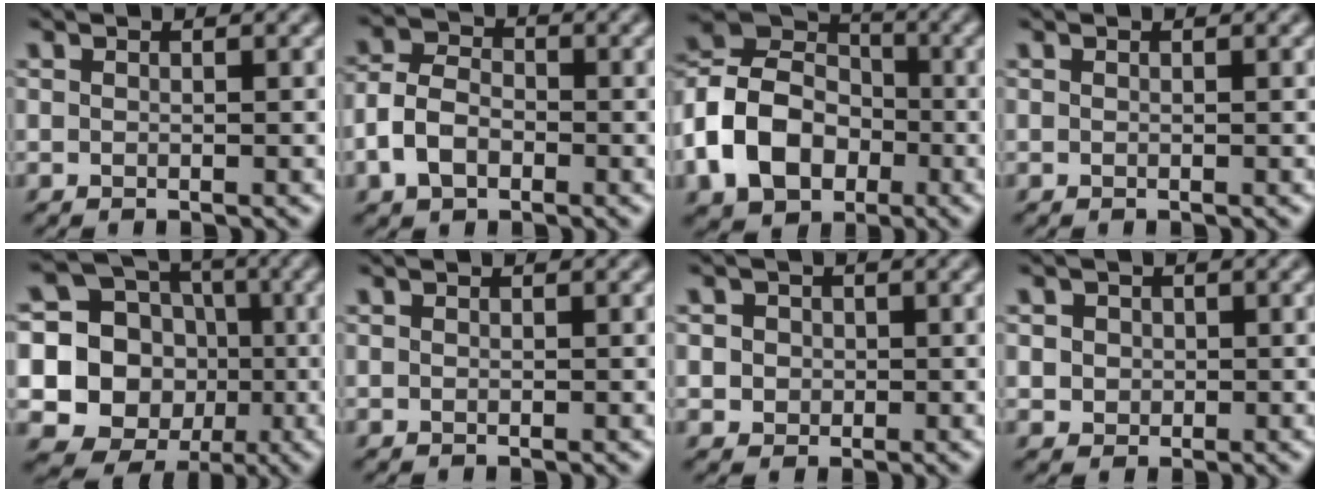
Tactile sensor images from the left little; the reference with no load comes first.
{"total": 4.0, "force": [-1.7, 2.7, 2.5], "torque": [-0.059, 0.008, -0.040]}
{"total": 9.2, "force": [-3.1, 6.7, 5.4], "torque": [-0.107, 0.005, -0.065]}
{"total": 0.0}
{"total": 15.0, "force": [-0.6, 14.2, 5.0], "torque": [-0.142, 0.022, -0.023]}
{"total": 0.0}
{"total": 3.3, "force": [0.8, 2.9, 1.3], "torque": [-0.012, 0.024, 0.004]}
{"total": 3.0, "force": [0.9, 2.6, 1.3], "torque": [-0.017, 0.019, 0.010]}